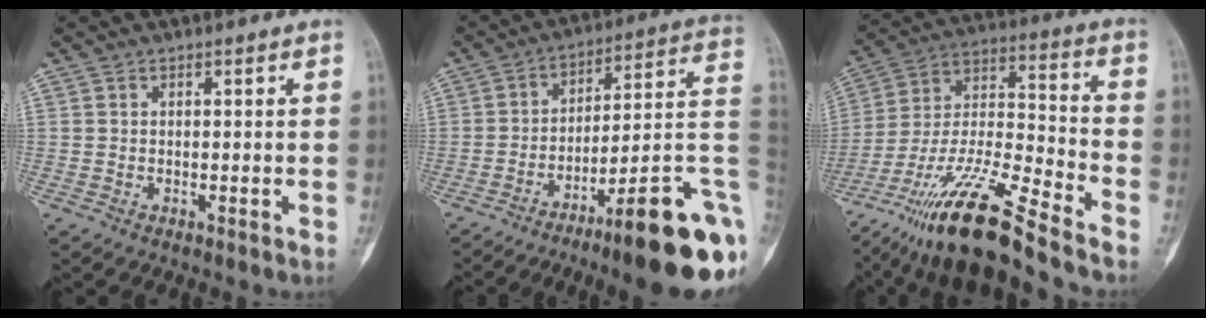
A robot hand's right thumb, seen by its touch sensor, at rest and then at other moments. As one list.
[{"total": 21.9, "force": [-9.7, 3.8, 19.2], "torque": [-0.189, 0.076, -0.137]}, {"total": 19.5, "force": [-14.6, 1.9, 12.7], "torque": [-0.267, 0.058, -0.269]}]